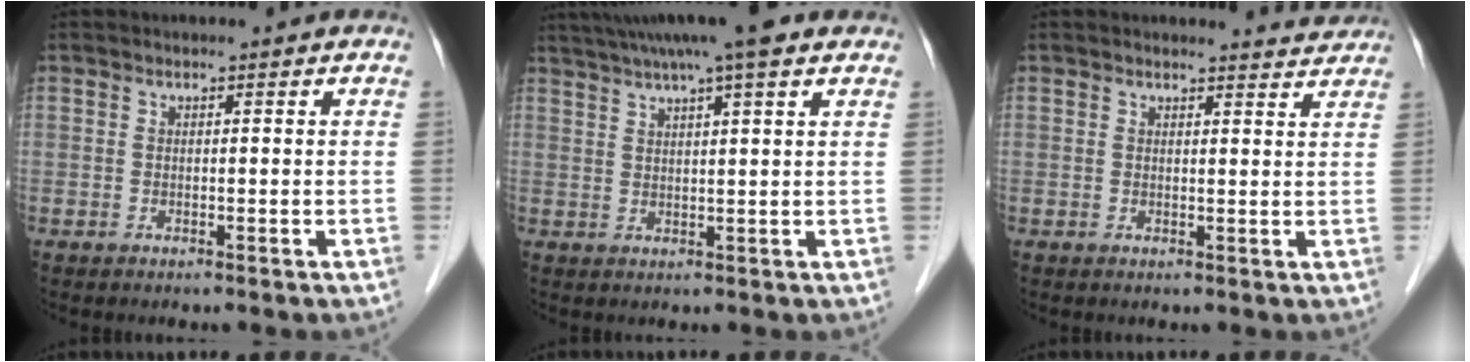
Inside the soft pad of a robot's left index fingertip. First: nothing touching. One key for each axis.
{"total": 11.4, "fx": 8.6, "fy": 0.4, "fz": 7.5, "tx": -0.126, "ty": 0.037, "tz": 0.121}
{"total": 2.5, "fx": 2.5, "fy": 0.1, "fz": 0.0, "tx": -0.007, "ty": -0.007, "tz": 0.021}